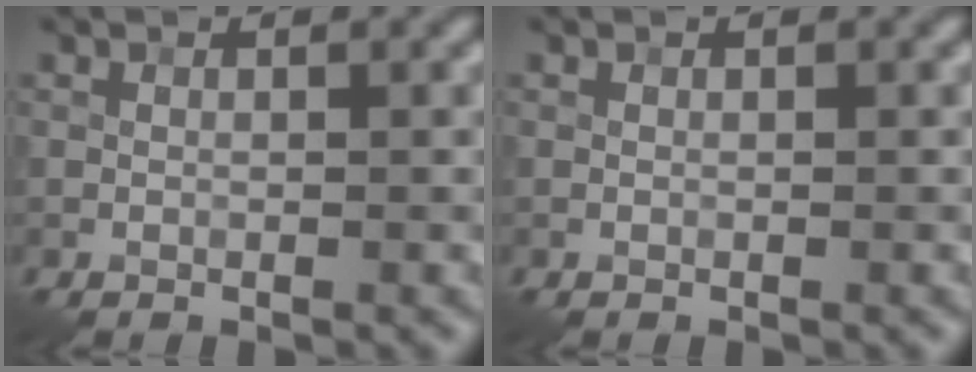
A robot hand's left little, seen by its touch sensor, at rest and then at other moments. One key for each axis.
{"total": 0.0}